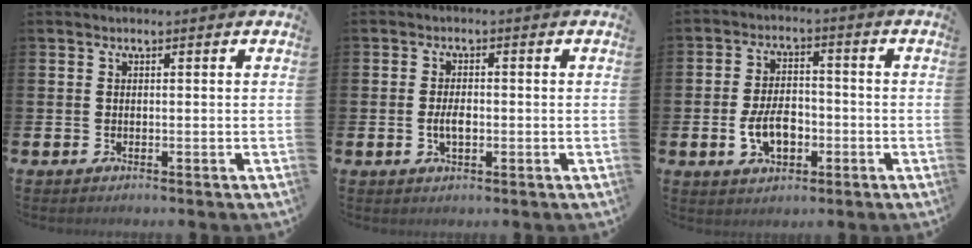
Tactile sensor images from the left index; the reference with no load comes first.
{"total": 2.8, "force": [-0.4, 1.4, 2.4], "torque": [-0.037, -0.001, -0.009]}
{"total": 5.8, "force": [-1.7, 3.6, 4.2], "torque": [-0.072, 0.006, -0.034]}